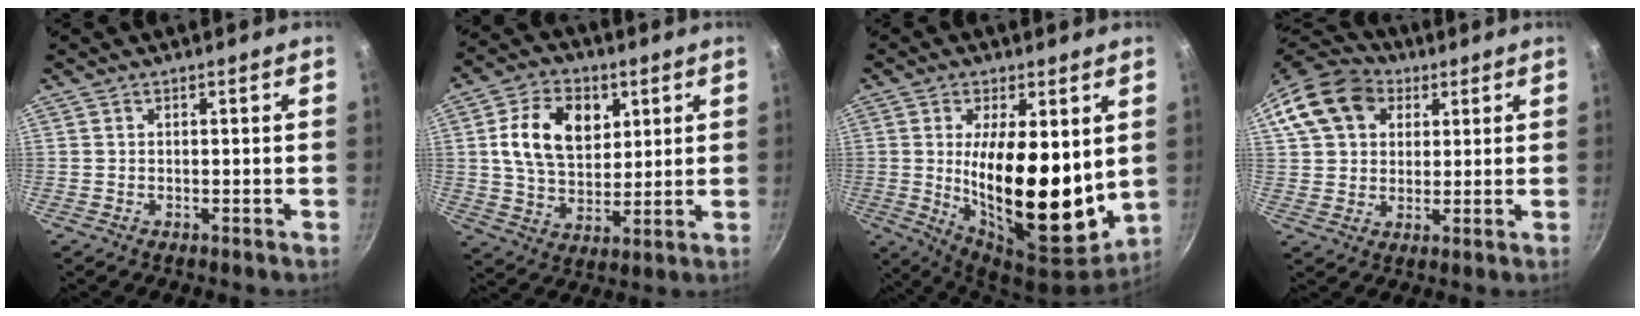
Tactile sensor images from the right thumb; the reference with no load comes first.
{"total": 13.9, "force": [4.0, 9.5, 9.2], "torque": [-0.137, -0.008, 0.066]}
{"total": 20.1, "force": [1.7, 8.6, 18.1], "torque": [-0.267, -0.042, 0.034]}
{"total": 15.6, "force": [5.7, 12.0, 8.2], "torque": [-0.148, 0.024, 0.090]}